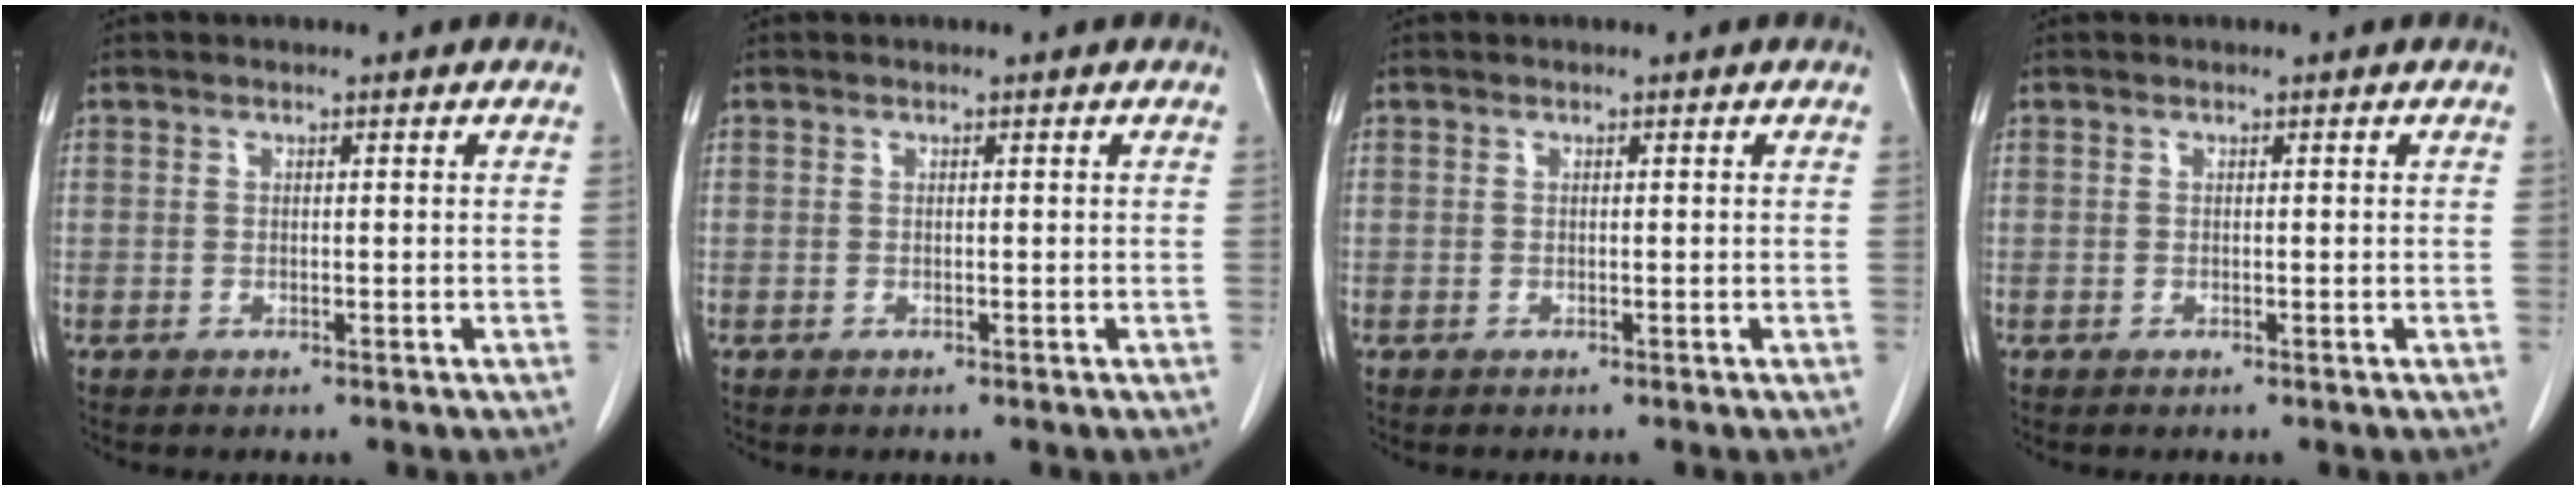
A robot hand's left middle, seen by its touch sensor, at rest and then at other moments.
{"total": 0.0}
{"total": 0.0}
{"total": 0.0}